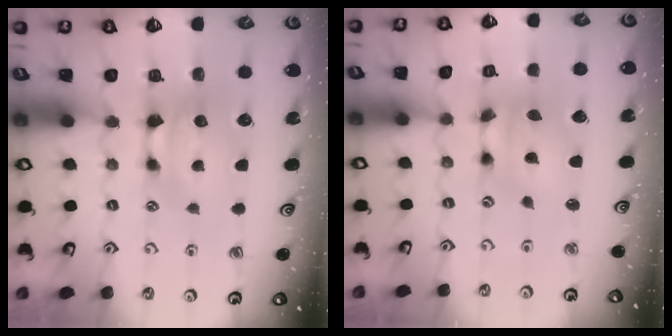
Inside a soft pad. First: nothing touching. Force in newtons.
{"total": 4.9, "press": 4.4, "slide": 2.1}